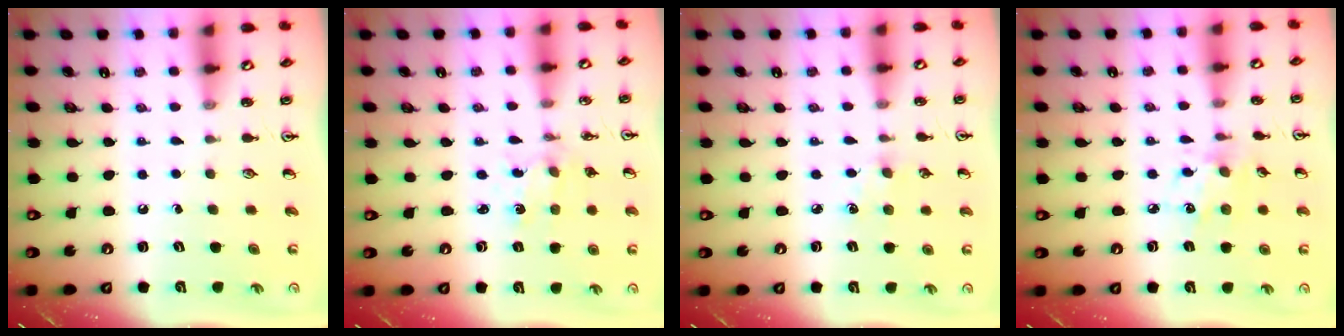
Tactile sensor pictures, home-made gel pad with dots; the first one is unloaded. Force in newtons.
{"total": 1.5, "press": 1.5, "slide": 0.3}
{"total": 4.5, "press": 4.4, "slide": 0.6}
{"total": 5.9, "press": 5.7, "slide": 1.6}